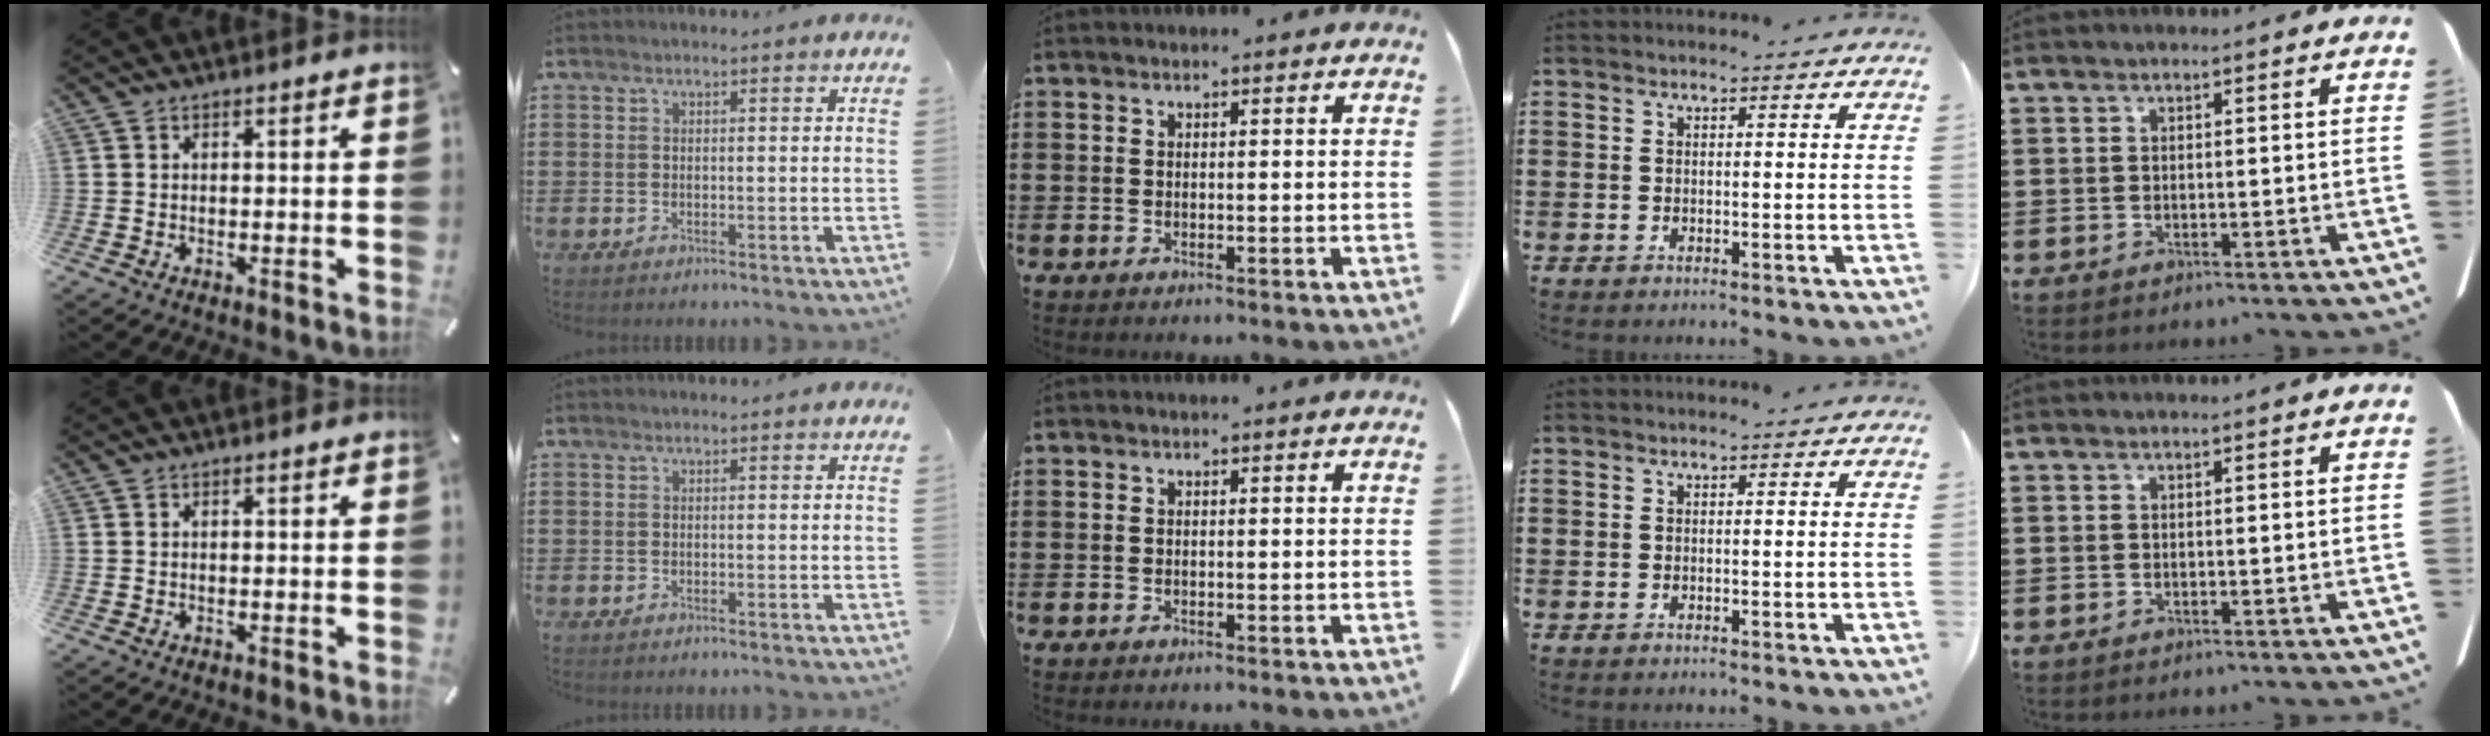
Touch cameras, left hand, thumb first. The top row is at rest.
{}